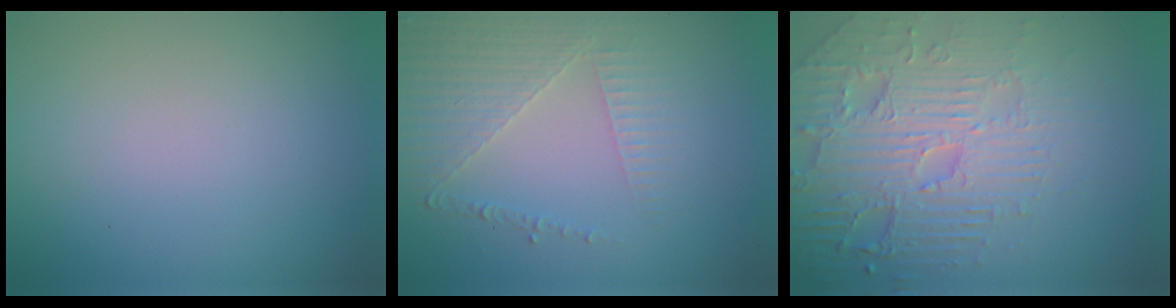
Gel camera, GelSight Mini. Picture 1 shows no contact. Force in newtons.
{"total": 4.4, "press": 2.9, "slide": 3.3}
{"total": 7.7, "press": 5.7, "slide": 5.2}